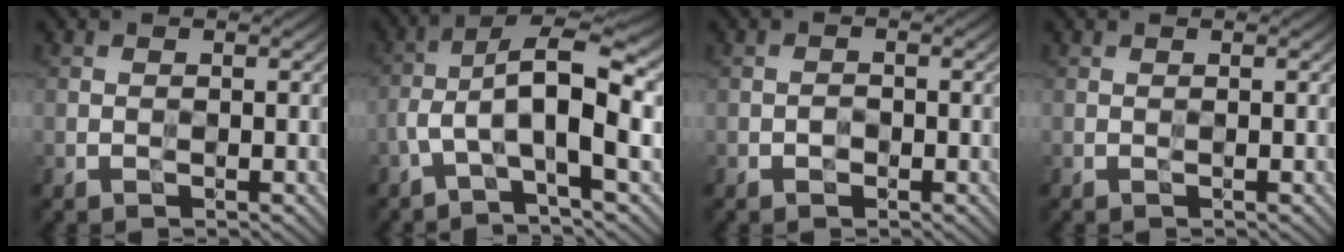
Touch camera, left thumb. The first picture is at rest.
{"total": 8.5, "force": [-2.0, 2.3, 7.9], "torque": [-0.154, 0.018, -0.050]}
{"total": 0.8, "force": [-0.4, 0.5, 0.5], "torque": [-0.008, 0.004, -0.008]}
{"total": 0.0}